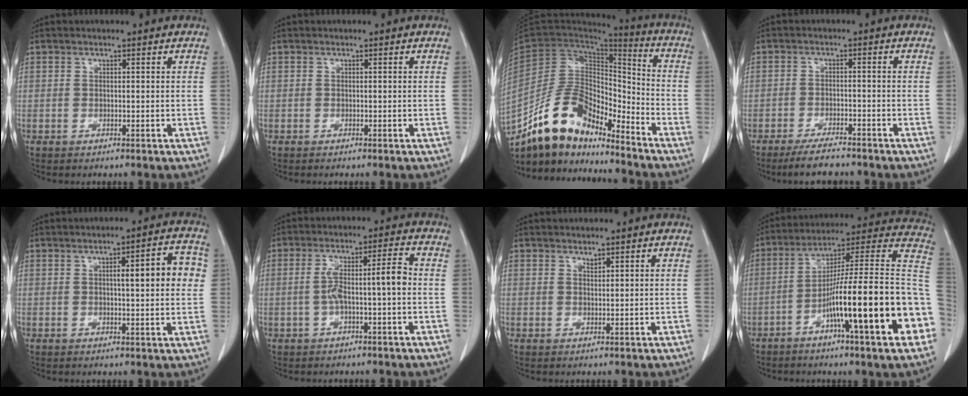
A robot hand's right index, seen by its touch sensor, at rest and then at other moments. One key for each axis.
{"total": 0.0}
{"total": 15.0, "fx": -12.7, "fy": 5.5, "fz": 5.9, "tx": -0.101, "ty": 0.045, "tz": -0.234}
{"total": 4.9, "fx": -4.3, "fy": 1.1, "fz": 2.0, "tx": -0.036, "ty": -0.008, "tz": -0.075}
{"total": 7.4, "fx": 1.3, "fy": 1.4, "fz": 7.1, "tx": -0.093, "ty": 0.016, "tz": 0.015}
{"total": 6.4, "fx": -0.8, "fy": 0.6, "fz": 6.3, "tx": -0.118, "ty": 0.029, "tz": -0.008}
{"total": 0.7, "fx": 0.7, "fy": 0.2, "fz": 0.3, "tx": -0.008, "ty": -0.004, "tz": 0.012}
{"total": 24.4, "fx": -7.8, "fy": 1.0, "fz": 23.1, "tx": -0.268, "ty": 0.011, "tz": -0.122}